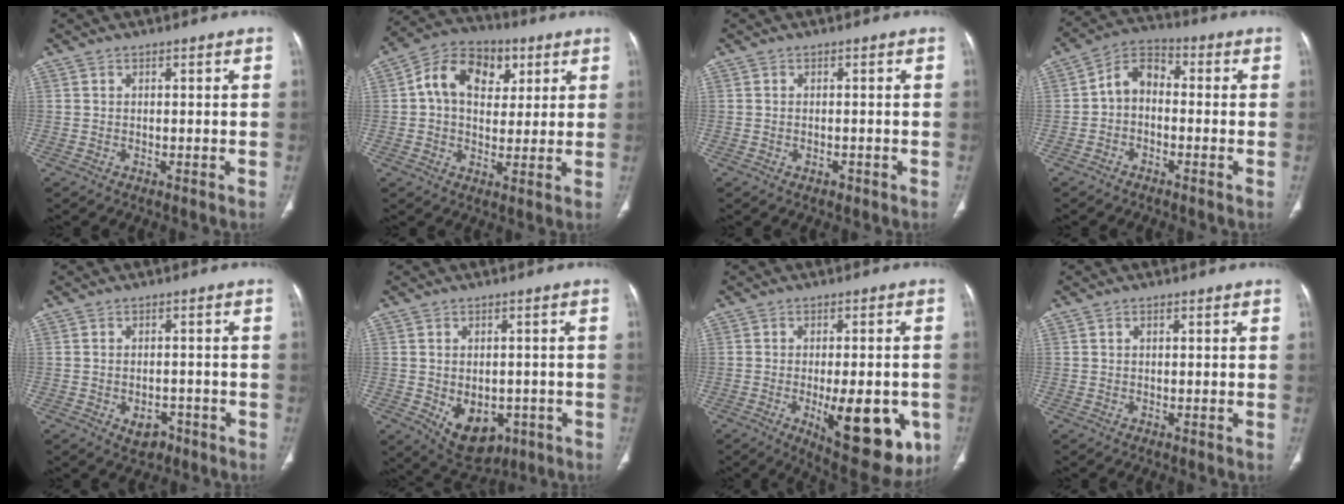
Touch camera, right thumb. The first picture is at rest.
{"total": 13.5, "force": [4.0, 9.6, 8.6], "torque": [-0.110, 0.008, 0.057]}
{"total": 1.1, "force": [-0.5, 0.7, 0.6], "torque": [-0.011, 0.006, -0.004]}
{"total": 6.7, "force": [-0.8, 4.8, 4.6], "torque": [-0.062, 0.028, -0.034]}
{"total": 4.1, "force": [-2.0, 2.8, 2.2], "torque": [-0.020, 0.014, -0.021]}
{"total": 10.1, "force": [-3.3, 7.0, 6.5], "torque": [-0.073, 0.005, -0.028]}
{"total": 18.2, "force": [-5.3, 7.4, 15.8], "torque": [-0.163, -0.006, -0.051]}
{"total": 0.7, "force": [0.3, 0.4, 0.5], "torque": [-0.006, 0.002, 0.004]}